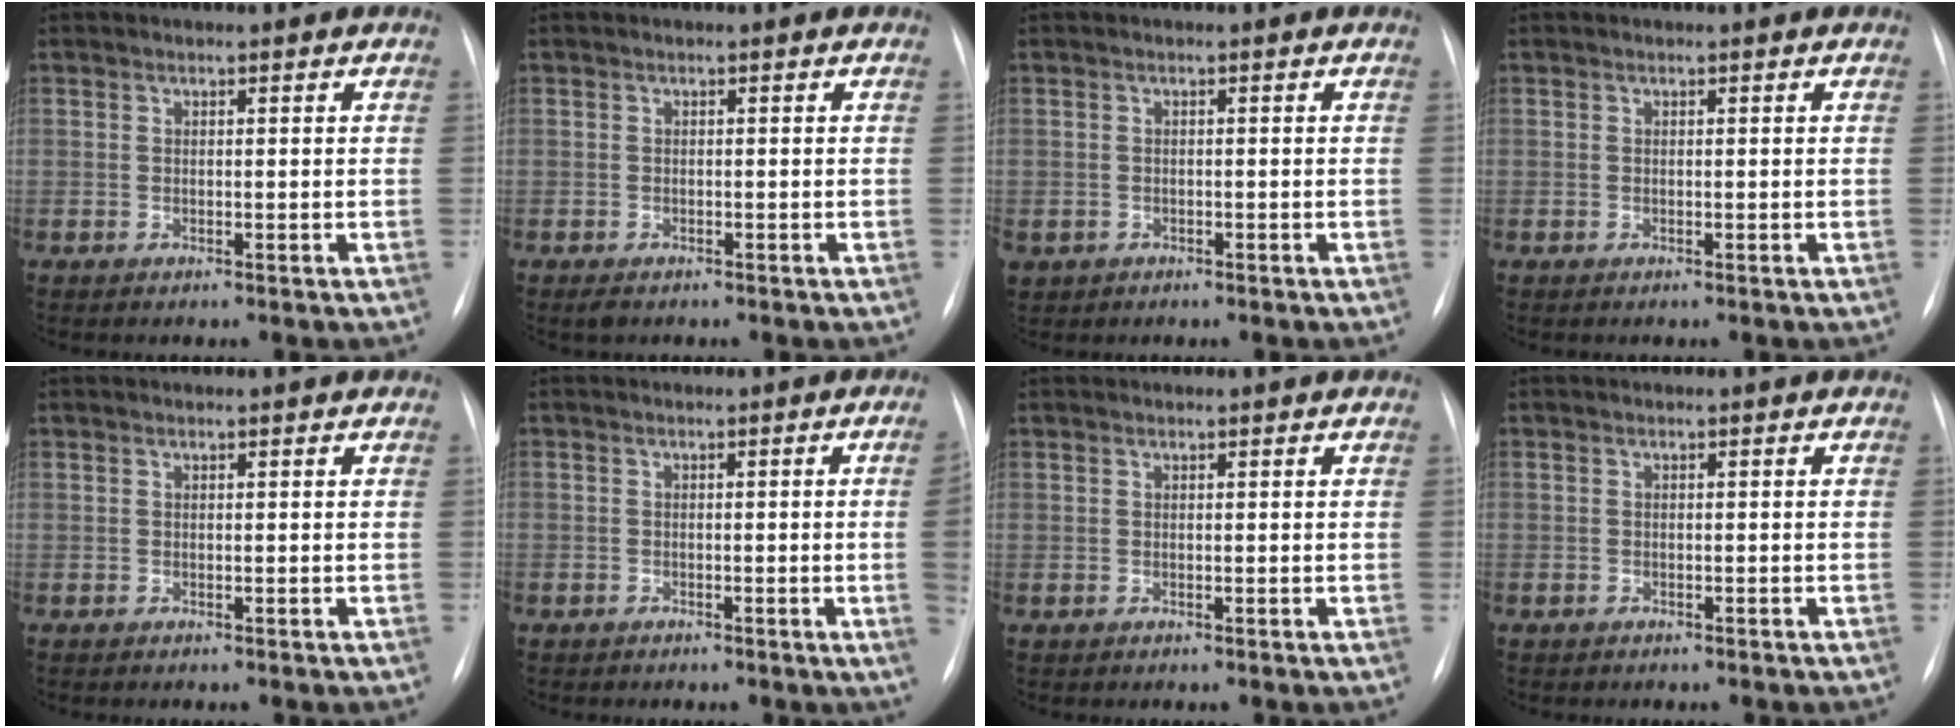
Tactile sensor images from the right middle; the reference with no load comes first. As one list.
[{"total": 1.3, "force": [-0.9, 0.7, 0.6], "torque": [-0.012, -0.001, -0.008]}, {"total": 2.0, "force": [-1.0, 1.7, 0.4], "torque": [-0.009, 0.001, -0.011]}, {"total": 0.0}, {"total": 0.0}, {"total": 3.1, "force": [-0.7, -0.4, 3.0], "torque": [-0.040, 0.000, -0.012]}, {"total": 0.0}, {"total": 0.8, "force": [-0.5, 0.6, 0.1], "torque": [-0.008, 0.004, -0.008]}]